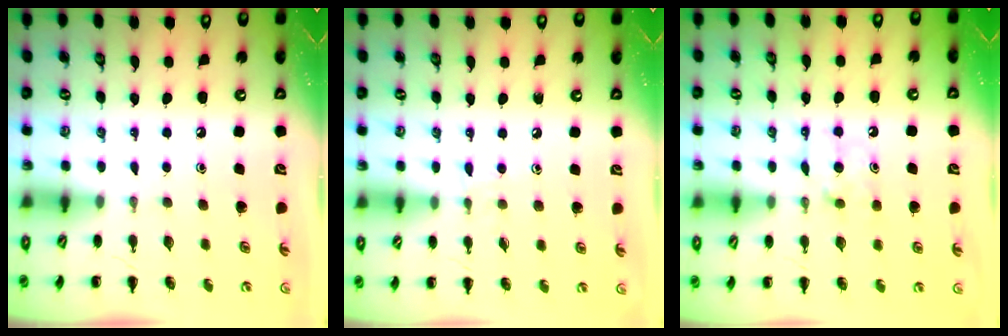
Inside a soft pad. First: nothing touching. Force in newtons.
{"total": 3.5, "press": 3.2, "slide": 1.3}
{"total": 6.8, "press": 6.6, "slide": 1.8}